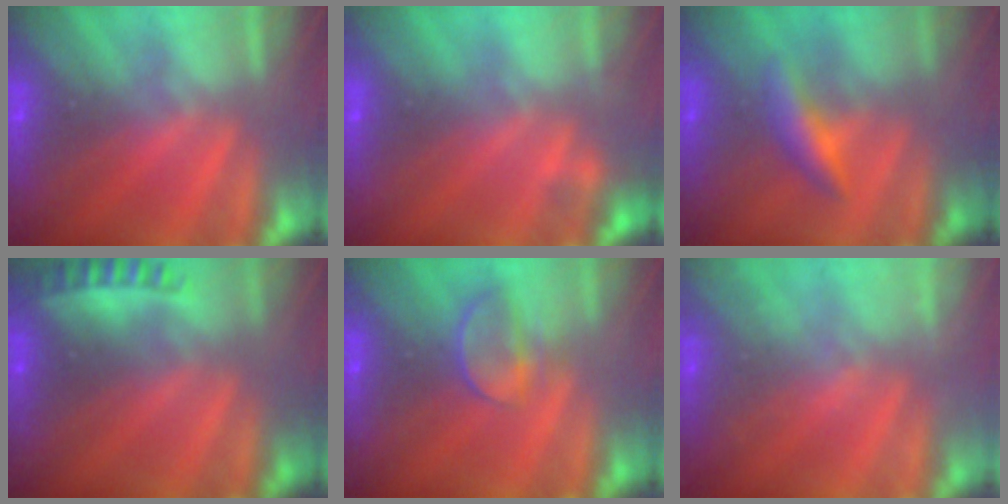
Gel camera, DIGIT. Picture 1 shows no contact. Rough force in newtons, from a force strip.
{"total": 2.2}
{"total": 2.5}
{"total": 2.5}
{"total": 2.3}
{"total": 2.1}